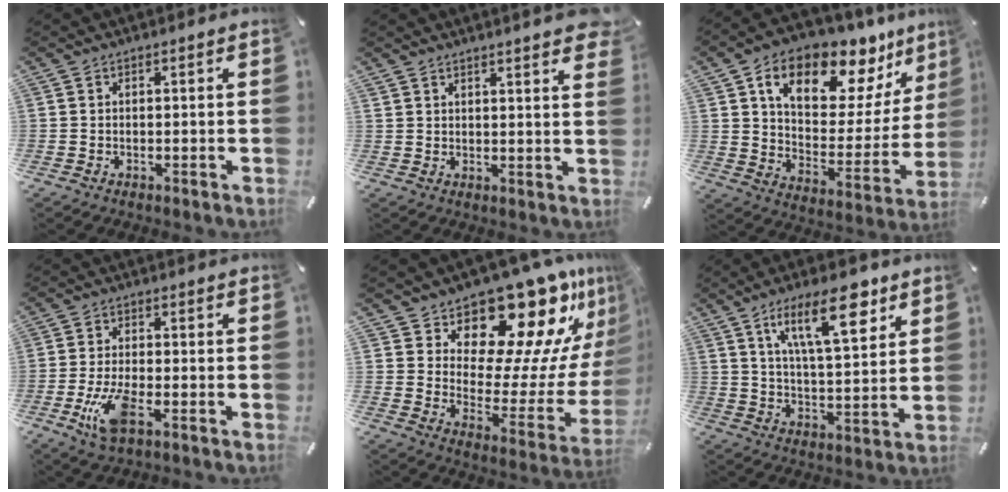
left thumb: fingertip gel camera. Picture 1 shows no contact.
{"total": 3.6, "force": [3.2, 0.5, 1.4], "torque": [-0.020, -0.020, 0.057]}
{"total": 15.8, "force": [10.8, 8.5, 7.6], "torque": [-0.115, -0.083, 0.181]}
{"total": 8.6, "force": [-3.0, 3.3, 7.3], "torque": [-0.161, -0.005, -0.053]}
{"total": 20.8, "force": [16.5, 8.5, 9.3], "torque": [-0.118, -0.151, 0.274]}
{"total": 16.4, "force": [8.7, 6.3, 12.4], "torque": [-0.190, -0.031, 0.141]}